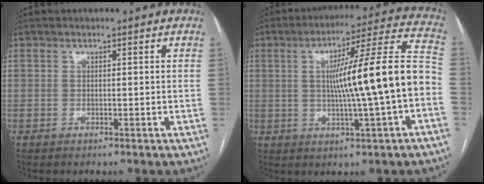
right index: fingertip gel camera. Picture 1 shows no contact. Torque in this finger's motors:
{"motor_torque": [1.62, -0.51, 0.65, 0.21]}